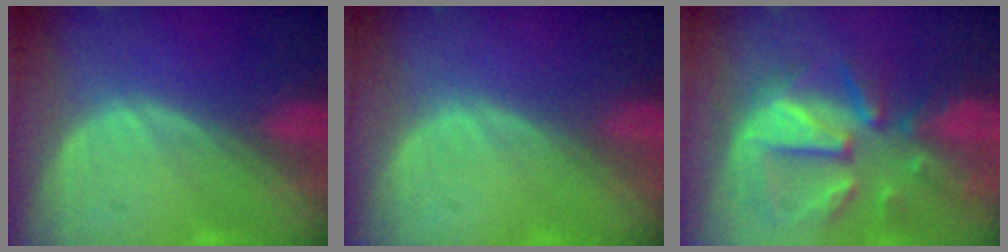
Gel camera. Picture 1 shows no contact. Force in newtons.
{"total": 0.0}
{"total": 11.3, "press": 9.9, "slide": 5.5}